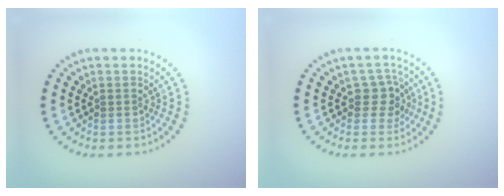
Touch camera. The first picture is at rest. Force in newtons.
{"total": 2.4, "press": 2.0, "slide": 1.2}